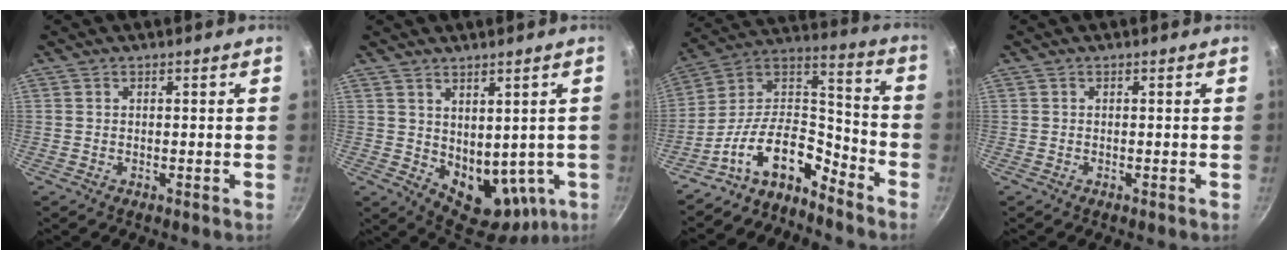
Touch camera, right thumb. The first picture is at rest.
{"total": 12.4, "force": [1.6, 8.4, 8.9], "torque": [-0.109, -0.023, 0.058]}
{"total": 14.0, "force": [-10.1, 6.0, 7.7], "torque": [-0.119, 0.107, -0.203]}
{"total": 0.0}